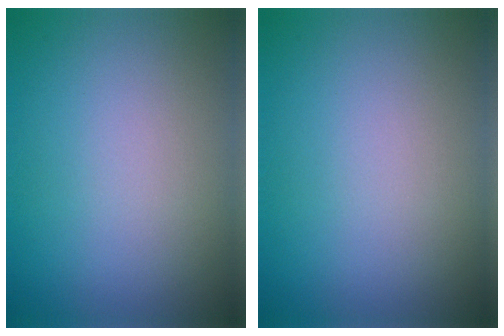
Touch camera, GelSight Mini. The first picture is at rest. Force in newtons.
{"total": 0.0}